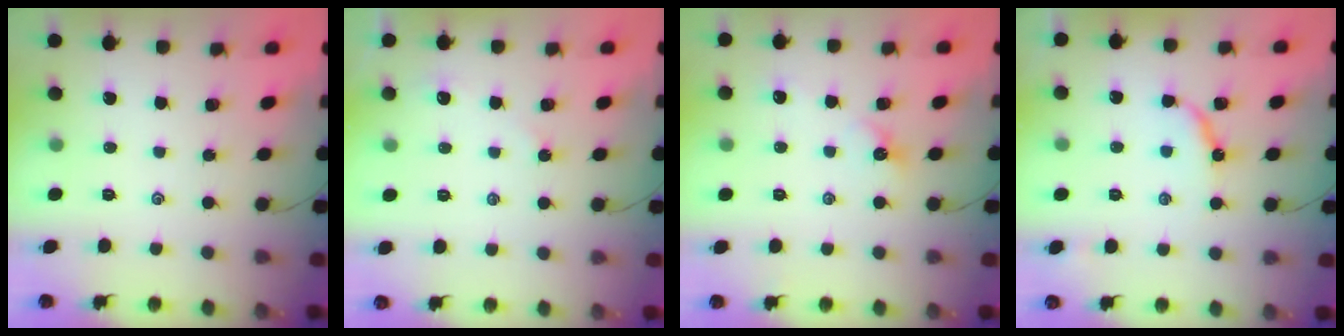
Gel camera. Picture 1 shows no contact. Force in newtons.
{"total": 2.3, "press": 2.3, "slide": 0.3}
{"total": 4.4, "press": 4.3, "slide": 0.6}
{"total": 7.0, "press": 7.0, "slide": 0.2}